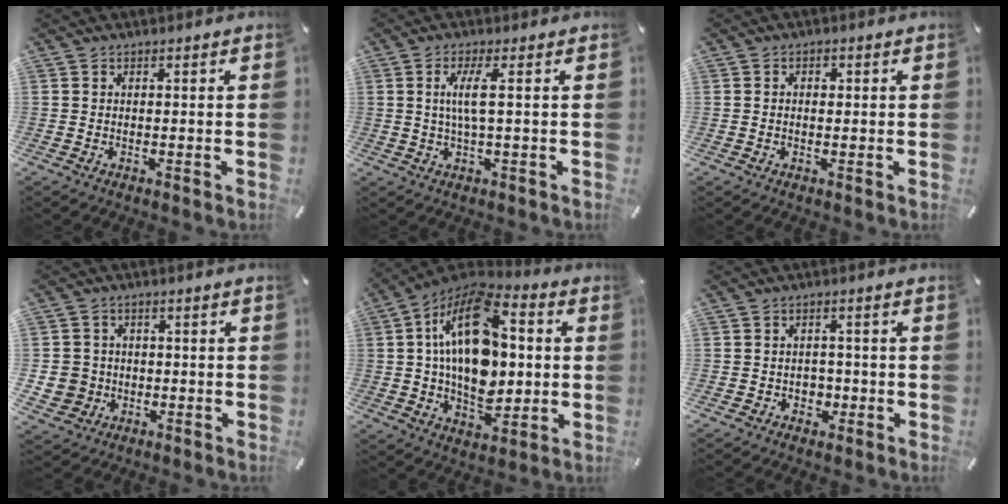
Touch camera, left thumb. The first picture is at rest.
{"total": 5.8, "force": [0.8, 0.9, 5.7], "torque": [-0.110, -0.002, 0.010]}
{"total": 1.5, "force": [0.0, 1.1, 1.0], "torque": [-0.013, 0.002, -0.003]}
{"total": 6.5, "force": [-1.0, 6.4, 1.2], "torque": [-0.035, 0.014, -0.014]}
{"total": 22.0, "force": [3.2, 13.8, 16.8], "torque": [-0.310, -0.014, 0.047]}
{"total": 3.3, "force": [-0.8, 3.0, 1.2], "torque": [-0.016, 0.000, -0.017]}